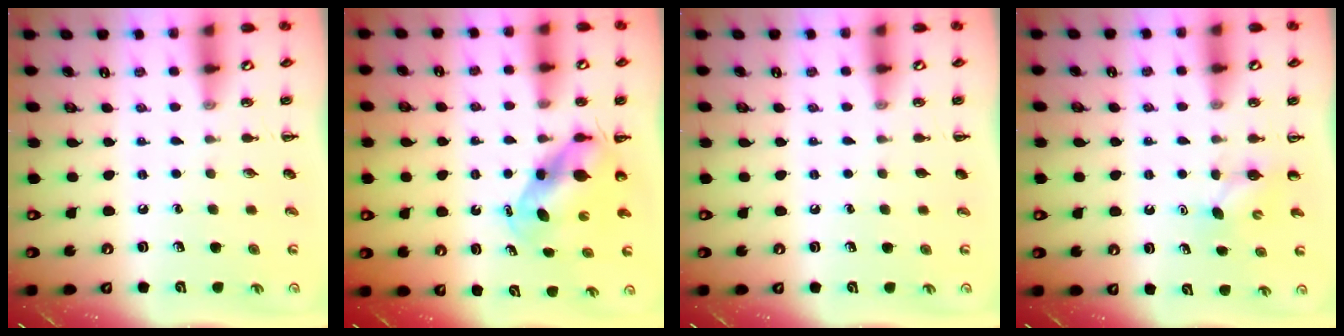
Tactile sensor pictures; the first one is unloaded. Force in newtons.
{"total": 6.3, "press": 6.2, "slide": 1.1}
{"total": 0.0}
{"total": 3.8, "press": 3.7, "slide": 0.8}